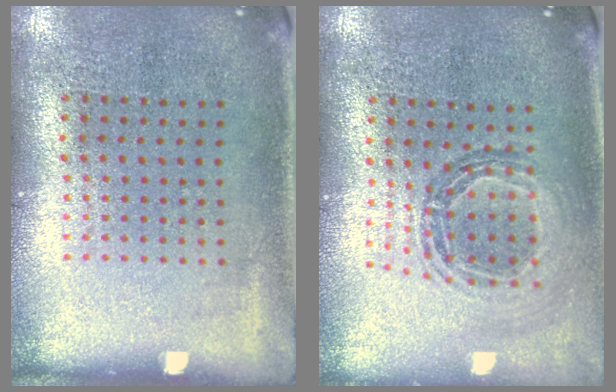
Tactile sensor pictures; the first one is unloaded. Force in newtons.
{"total": 0.8, "press": 0.8, "slide": 0.0}